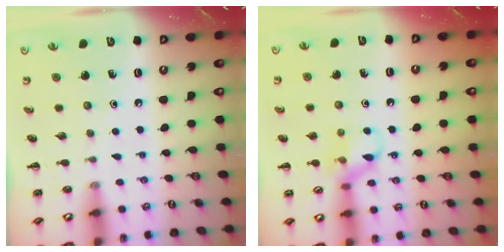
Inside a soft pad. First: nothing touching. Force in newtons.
{"total": 9.6, "press": 9.5, "slide": 1.6}